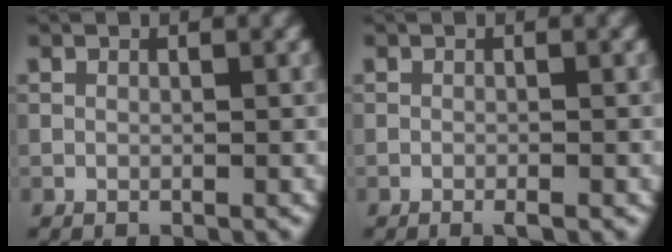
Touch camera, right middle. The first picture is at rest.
{"total": 0.9, "force": [-0.5, 0.1, 0.7], "torque": [-0.010, -0.004, -0.011]}